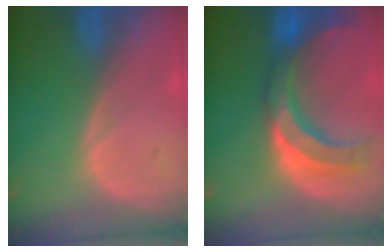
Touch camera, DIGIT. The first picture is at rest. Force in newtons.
{"total": 10.3, "press": 9.4, "slide": 4.3}